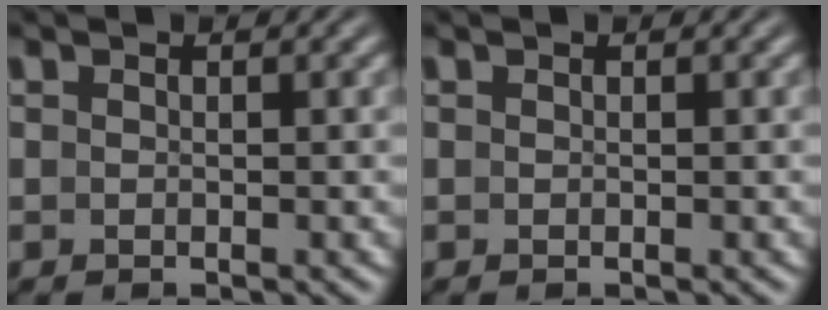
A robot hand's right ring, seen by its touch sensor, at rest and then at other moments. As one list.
[{"total": 0.0}]